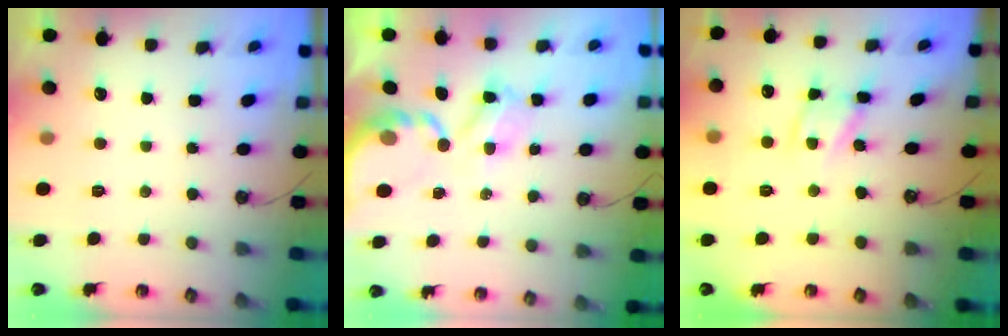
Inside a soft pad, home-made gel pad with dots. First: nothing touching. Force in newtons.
{"total": 4.8, "press": 4.8, "slide": 0.3}
{"total": 12.9, "press": 12.8, "slide": 1.5}